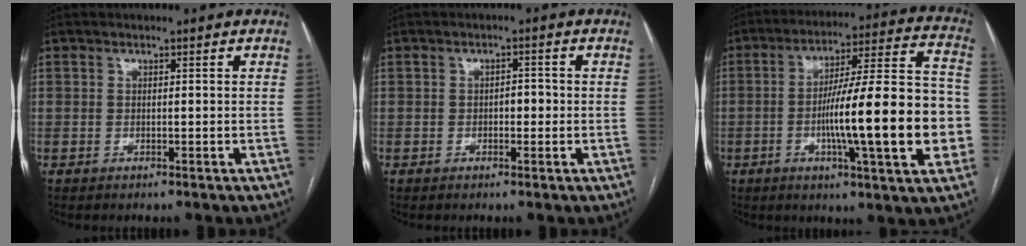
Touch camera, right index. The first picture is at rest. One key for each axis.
{"total": 2.0, "fx": -0.2, "fy": 1.1, "fz": 1.7, "tx": -0.022, "ty": 0.007, "tz": -0.003}
{"total": 21.0, "fx": -4.0, "fy": 2.2, "fz": 20.5, "tx": -0.274, "ty": 0.023, "tz": -0.057}